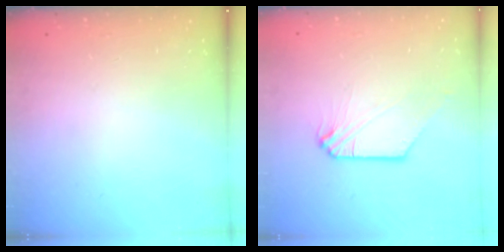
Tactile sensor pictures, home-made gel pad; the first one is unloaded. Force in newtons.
{"total": 0.0}